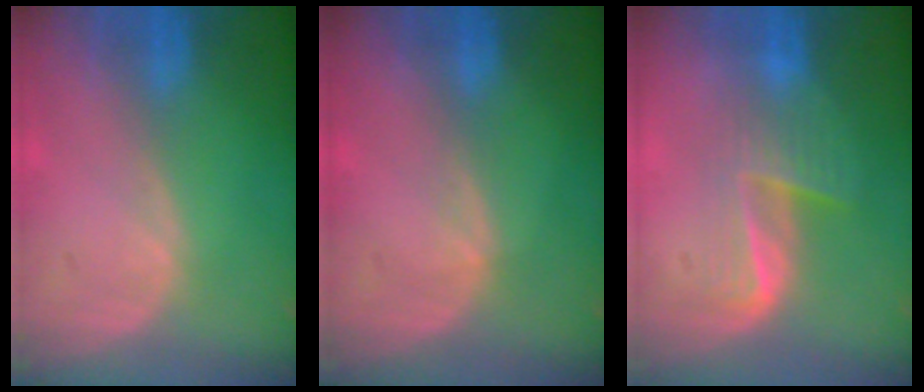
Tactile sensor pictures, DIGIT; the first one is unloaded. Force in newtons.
{"total": 1.2, "press": 0.7, "slide": 0.9}
{"total": 6.9, "press": 5.6, "slide": 4.0}